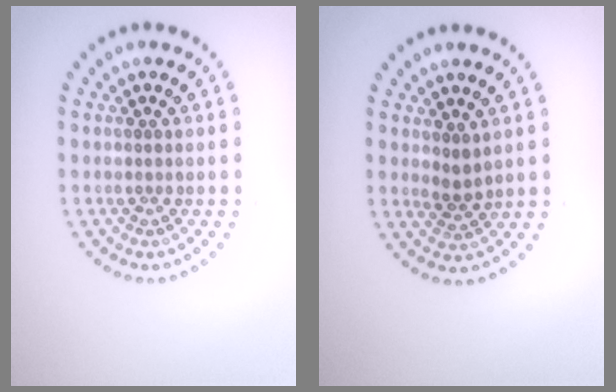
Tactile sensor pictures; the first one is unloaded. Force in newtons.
{"total": 1.5, "press": 1.3, "slide": 0.9}